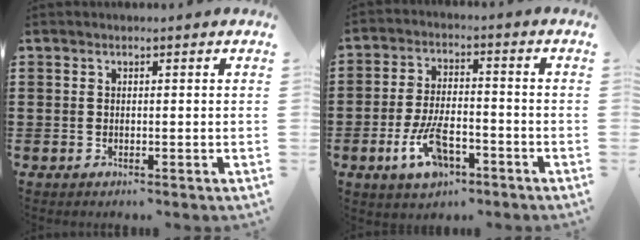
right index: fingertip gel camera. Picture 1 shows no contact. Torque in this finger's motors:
{"motor_torque": [1.16, 0.98, 0.26, 0.16]}